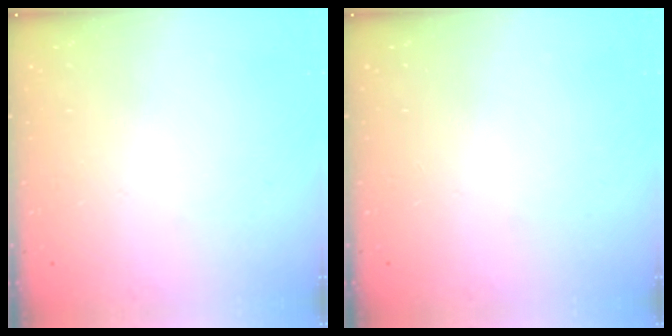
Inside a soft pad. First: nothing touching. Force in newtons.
{"total": 0.0}